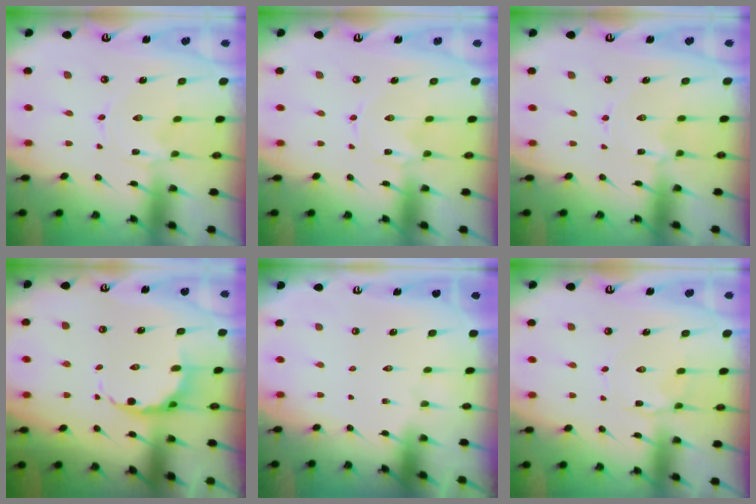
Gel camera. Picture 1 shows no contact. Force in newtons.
{"total": 0.0}
{"total": 1.7, "press": 1.7, "slide": 0.2}
{"total": 6.2, "press": 5.7, "slide": 2.5}
{"total": 0.0}
{"total": 2.7, "press": 2.7, "slide": 0.2}